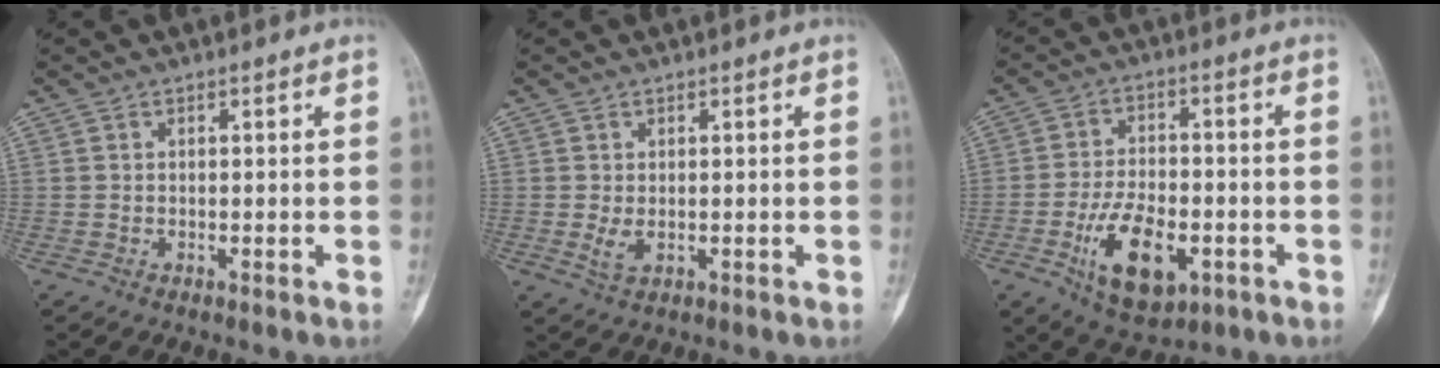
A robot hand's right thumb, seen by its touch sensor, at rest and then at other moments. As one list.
[{"total": 2.2, "force": [-0.1, 1.3, 1.8], "torque": [-0.039, -0.008, 0.002]}, {"total": 12.5, "force": [-4.5, 6.6, 9.6], "torque": [-0.153, 0.011, -0.069]}]